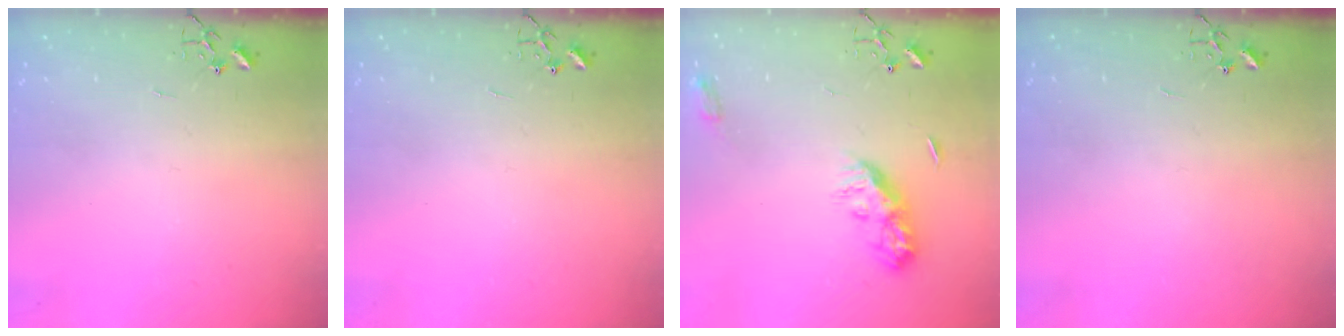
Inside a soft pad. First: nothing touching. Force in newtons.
{"total": 0.0}
{"total": 9.9, "press": 9.9, "slide": 0.2}
{"total": 0.0}